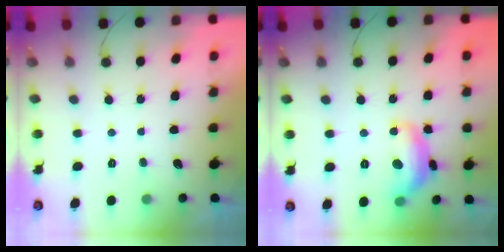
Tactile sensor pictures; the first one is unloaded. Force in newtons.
{"total": 12.5, "press": 12.5, "slide": 0.7}